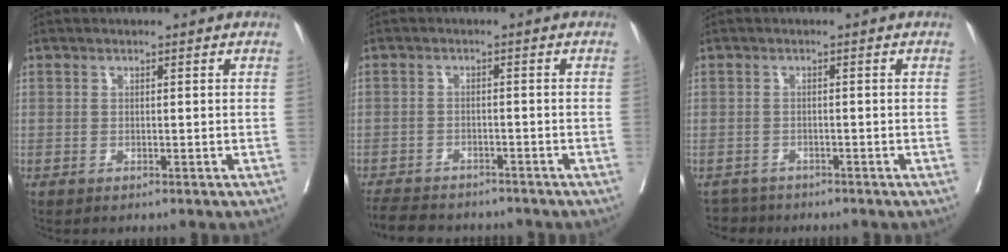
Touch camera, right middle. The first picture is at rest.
{"total": 10.0, "force": [-8.9, 2.9, 3.4], "torque": [-0.065, -0.008, -0.127]}
{"total": 3.0, "force": [-2.7, 1.0, -0.8], "torque": [0.012, -0.004, -0.048]}